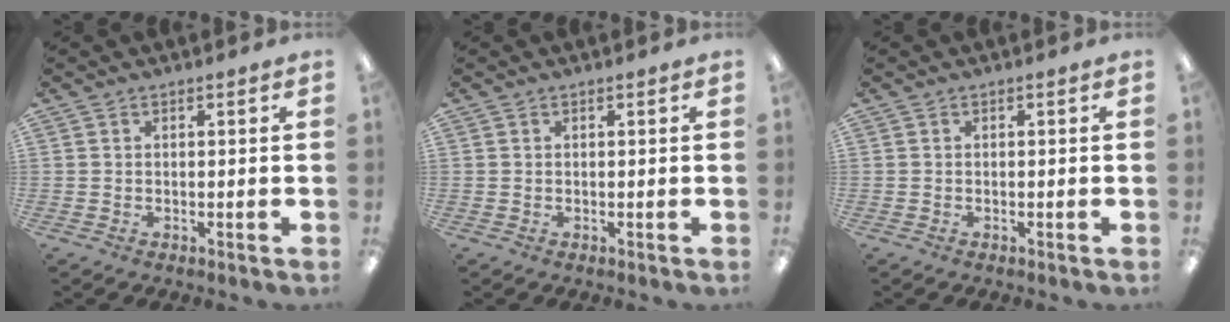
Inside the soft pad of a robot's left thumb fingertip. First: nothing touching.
{"total": 0.0}
{"total": 0.0}